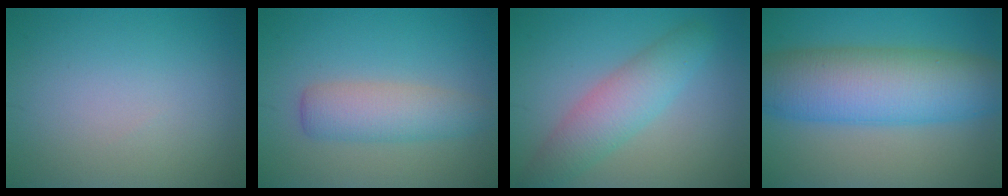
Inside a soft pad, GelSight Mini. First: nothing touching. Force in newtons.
{"total": 3.9, "press": 3.9, "slide": 0.1}
{"total": 4.5, "press": 4.5, "slide": 0.1}
{"total": 10.4, "press": 10.4, "slide": 0.4}